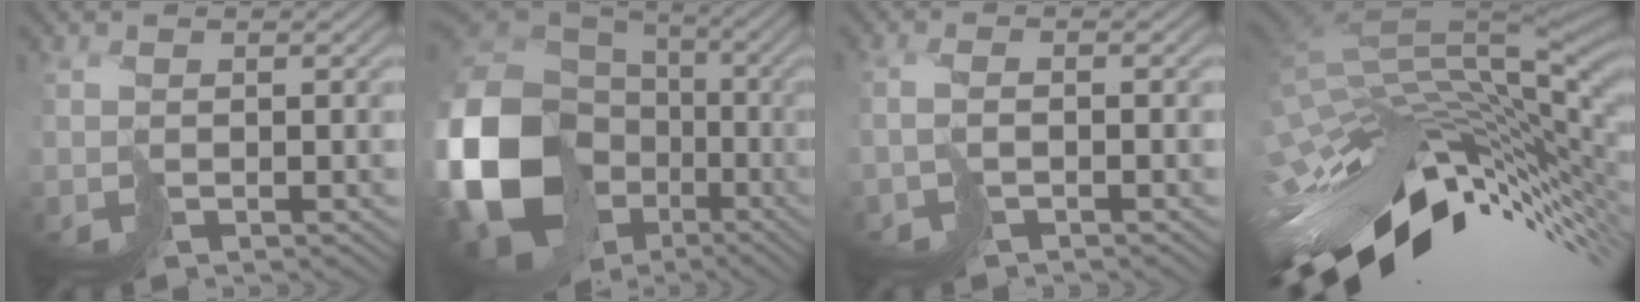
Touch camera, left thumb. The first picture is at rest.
{"total": 21.1, "force": [-4.9, 17.3, 11.0], "torque": [-0.319, -0.037, -0.081]}
{"total": 1.5, "force": [-0.9, 0.4, 1.1], "torque": [-0.017, 0.003, -0.027]}
{"total": 14.9, "force": [-3.7, 7.6, 12.3], "torque": [-0.221, -0.017, -0.054]}